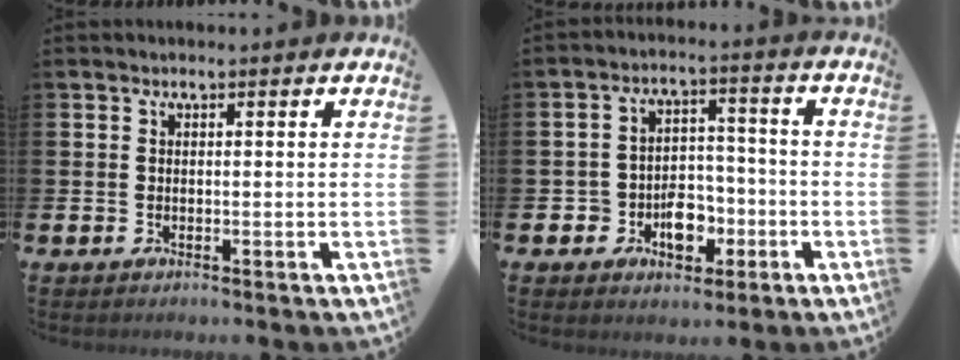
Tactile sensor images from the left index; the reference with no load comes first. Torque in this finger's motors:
{"motor_torque": [0.33, 0.18, 0.18, 0.11]}